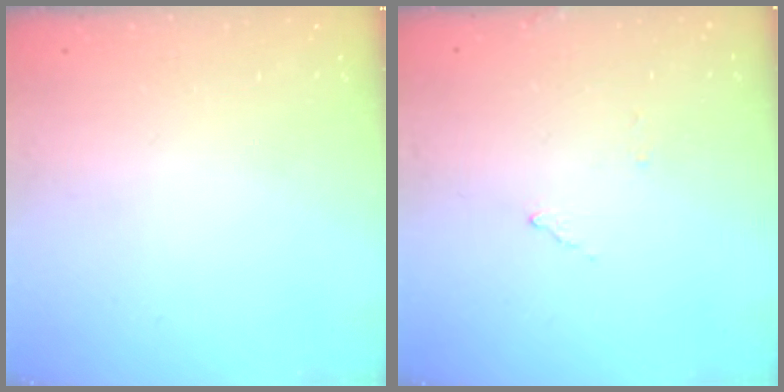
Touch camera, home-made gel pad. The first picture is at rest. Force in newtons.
{"total": 8.1, "press": 8.1, "slide": 0.4}